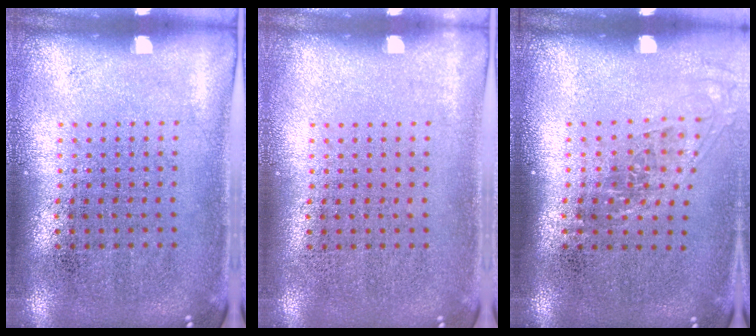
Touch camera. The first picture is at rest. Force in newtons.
{"total": 0.0}
{"total": 1.2, "press": 1.0, "slide": 0.8}